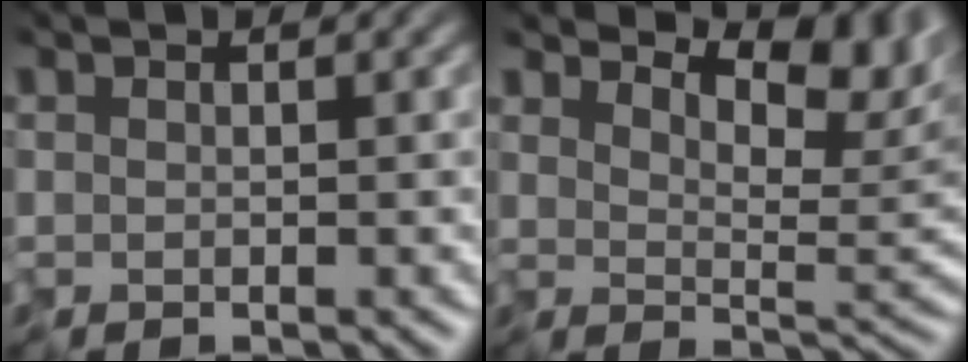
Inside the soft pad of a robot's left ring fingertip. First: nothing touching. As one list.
[{"total": 8.2, "force": [5.8, 2.8, 5.0], "torque": [-0.073, -0.003, 0.083]}]